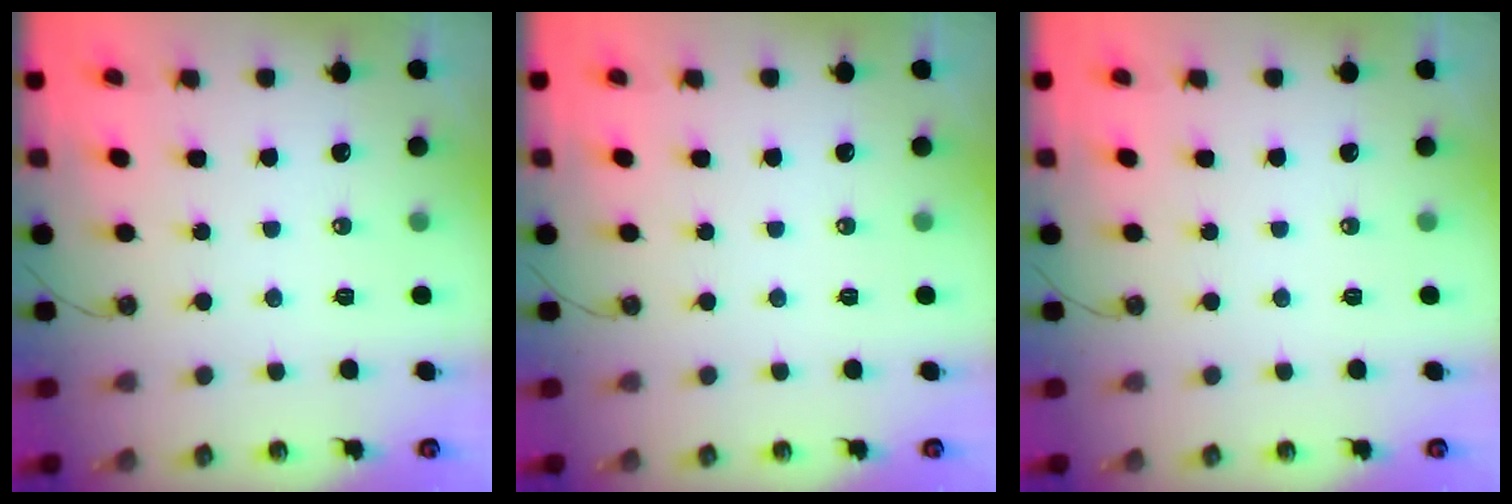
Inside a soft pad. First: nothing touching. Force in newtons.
{"total": 0.0}
{"total": 0.0}